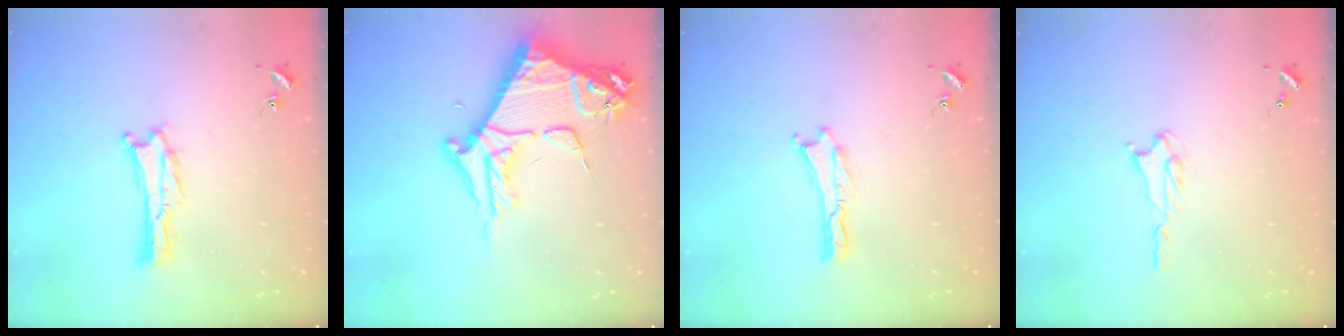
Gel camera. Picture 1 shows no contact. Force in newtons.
{"total": 9.3, "press": 9.3, "slide": 1.0}
{"total": 0.0}
{"total": 1.8, "press": 1.7, "slide": 0.3}